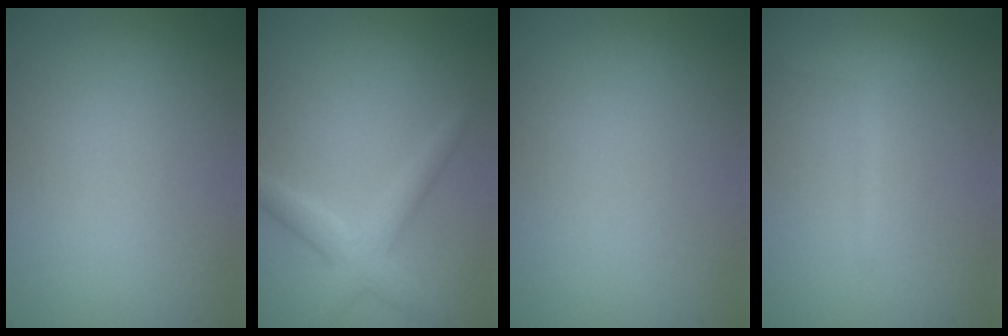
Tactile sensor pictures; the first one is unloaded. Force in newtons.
{"total": 2.8, "press": 2.8, "slide": 0.1}
{"total": 0.0}
{"total": 1.3, "press": 1.3, "slide": 0.1}